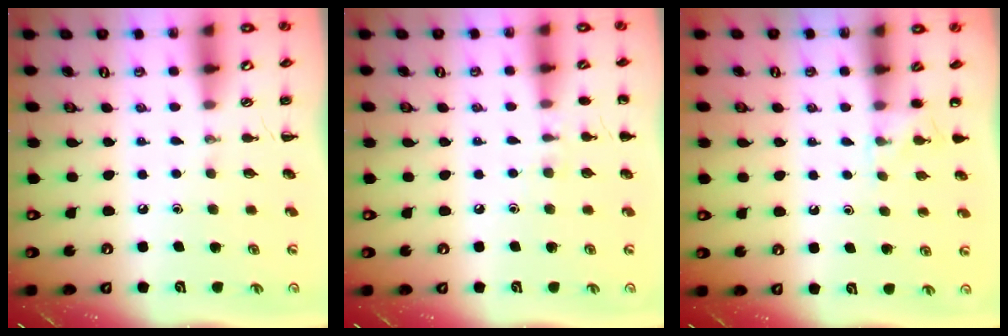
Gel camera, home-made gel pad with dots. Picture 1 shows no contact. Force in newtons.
{"total": 6.4, "press": 6.1, "slide": 1.8}
{"total": 4.0, "press": 3.7, "slide": 1.3}